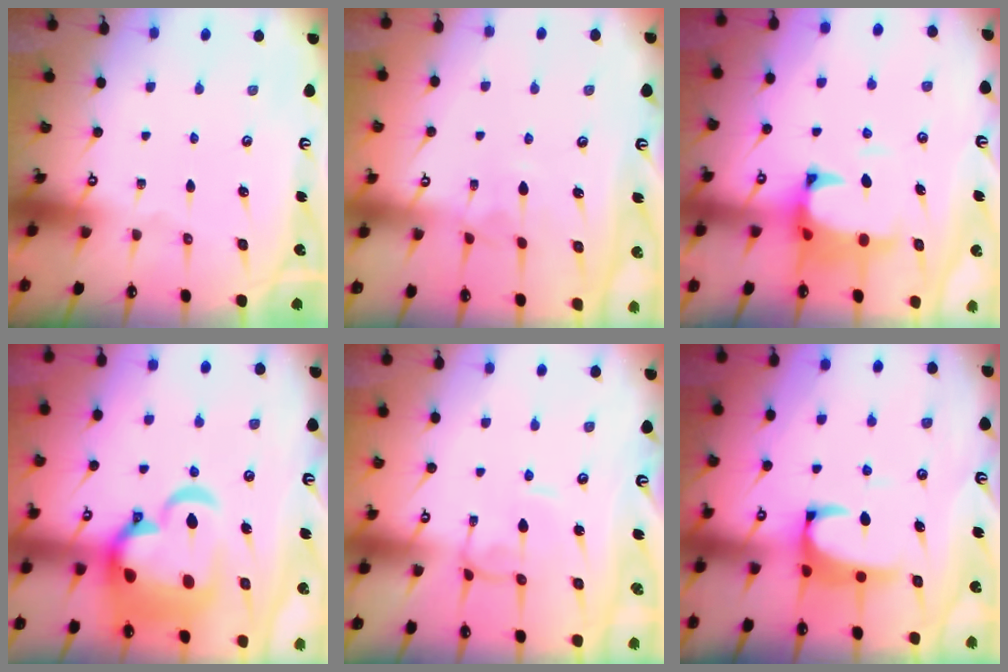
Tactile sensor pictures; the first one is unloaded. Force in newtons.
{"total": 2.8, "press": 2.7, "slide": 0.8}
{"total": 2.6, "press": 2.4, "slide": 1.1}
{"total": 14.9, "press": 14.7, "slide": 2.4}
{"total": 0.8, "press": 0.7, "slide": 0.3}
{"total": 2.7, "press": 2.5, "slide": 1.1}